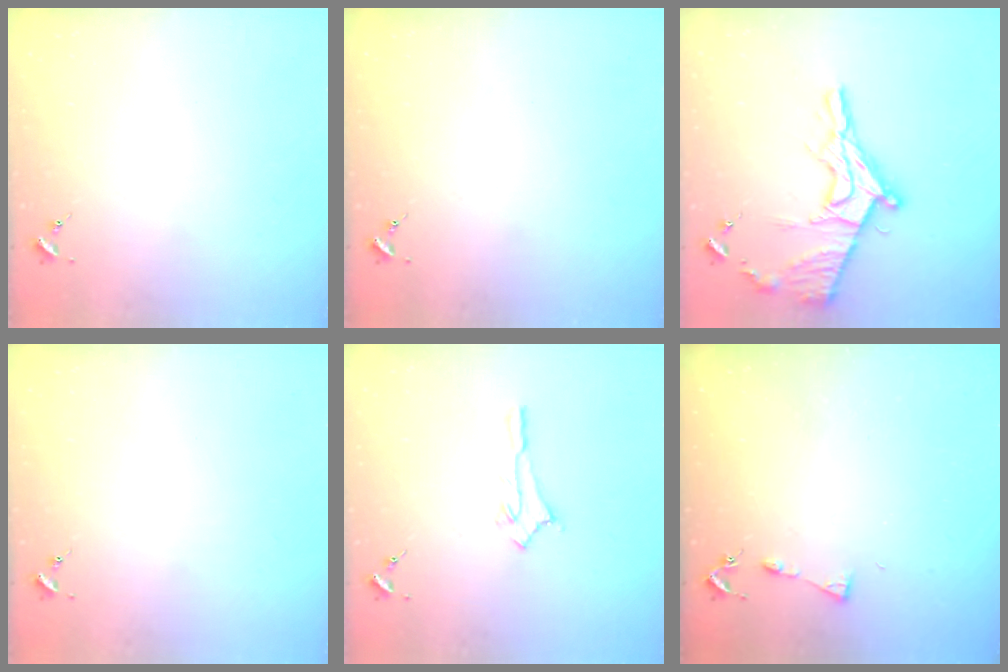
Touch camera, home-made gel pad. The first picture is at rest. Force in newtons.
{"total": 0.0}
{"total": 16.9, "press": 16.8, "slide": 1.4}
{"total": 0.0}
{"total": 2.9, "press": 2.9, "slide": 0.3}
{"total": 3.7, "press": 3.7, "slide": 0.5}